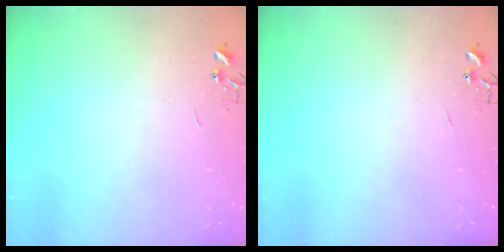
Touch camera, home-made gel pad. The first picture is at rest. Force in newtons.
{"total": 0.0}